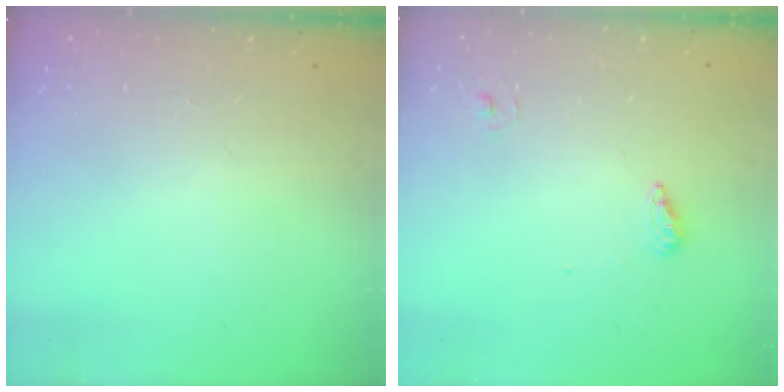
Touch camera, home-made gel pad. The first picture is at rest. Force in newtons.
{"total": 5.9, "press": 5.8, "slide": 1.4}